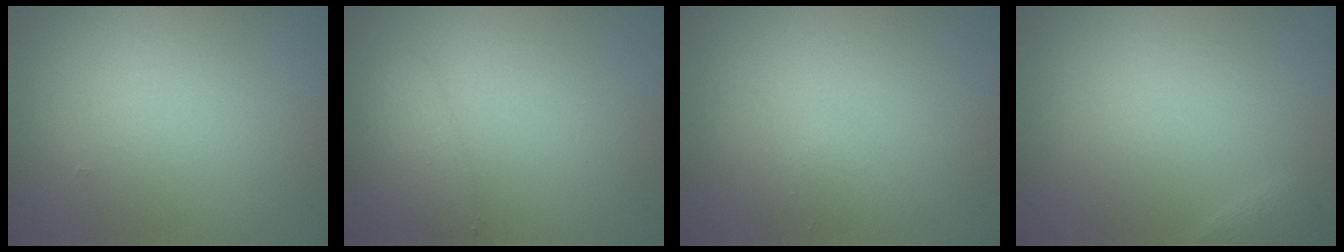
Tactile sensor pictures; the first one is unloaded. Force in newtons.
{"total": 1.9, "press": 1.9, "slide": 0.1}
{"total": 0.9, "press": 0.9, "slide": 0.0}
{"total": 0.7, "press": 0.7, "slide": 0.1}